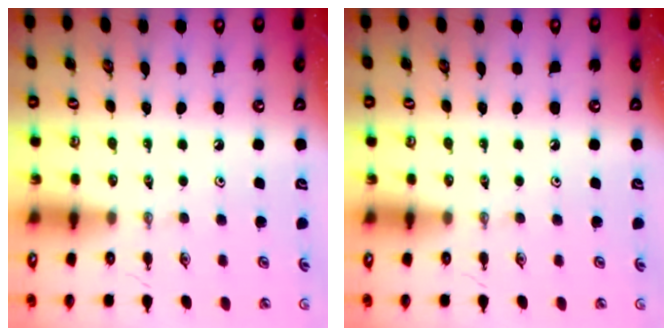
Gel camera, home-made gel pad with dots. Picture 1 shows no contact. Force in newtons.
{"total": 0.0}